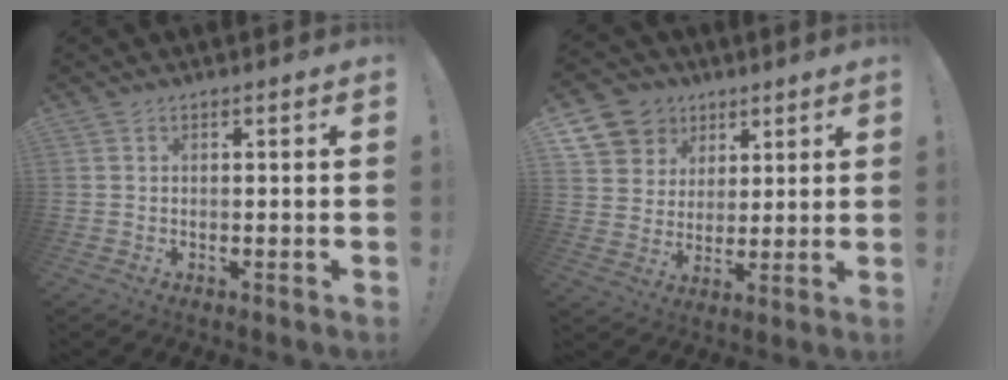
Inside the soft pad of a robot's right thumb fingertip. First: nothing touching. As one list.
[{"total": 10.6, "force": [5.5, 8.8, 2.2], "torque": [-0.034, -0.038, 0.112]}]